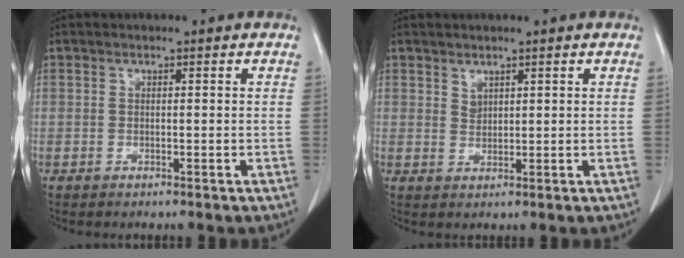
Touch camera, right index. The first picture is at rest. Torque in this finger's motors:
{"motor_torque": [0.02, 0.02, -0.01, 0.00]}